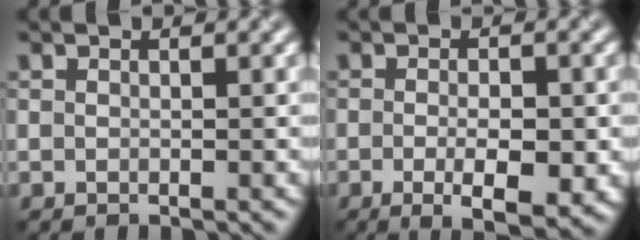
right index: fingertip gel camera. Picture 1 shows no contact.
{"total": 4.4, "force": [-1.4, 1.3, 4.0], "torque": [-0.070, -0.009, -0.020]}